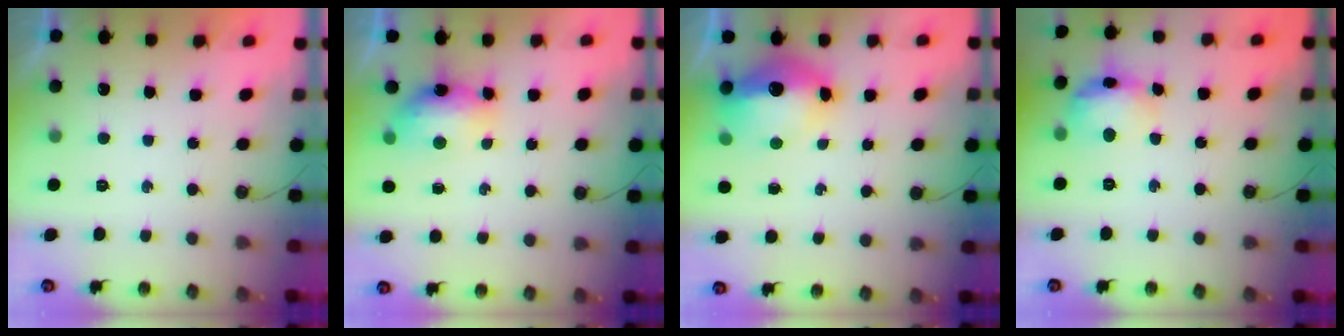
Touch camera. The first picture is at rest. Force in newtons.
{"total": 15.8, "press": 9.7, "slide": 12.5}
{"total": 13.5, "press": 13.4, "slide": 1.3}
{"total": 13.7, "press": 13.6, "slide": 1.2}